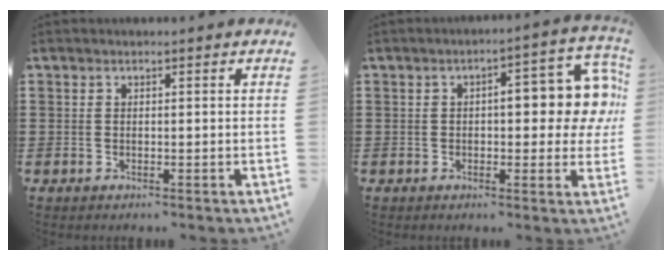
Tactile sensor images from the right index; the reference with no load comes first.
{"total": 10.2, "force": [1.9, 4.2, 9.1], "torque": [-0.111, -0.009, 0.021]}